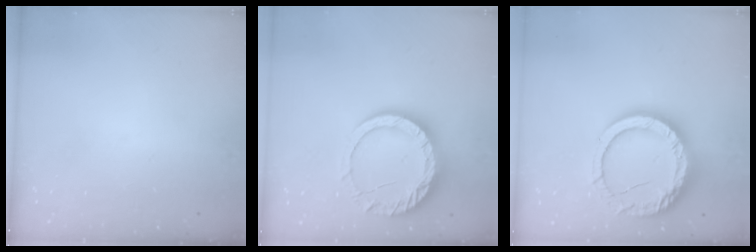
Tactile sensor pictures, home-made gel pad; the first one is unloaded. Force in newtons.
{"total": 14.3, "press": 14.3, "slide": 1.3}
{"total": 16.5, "press": 16.5, "slide": 1.2}